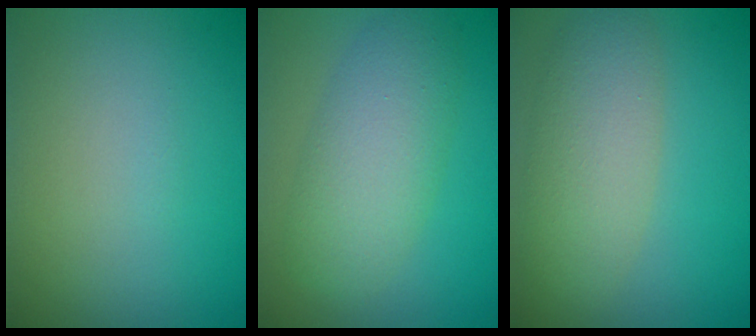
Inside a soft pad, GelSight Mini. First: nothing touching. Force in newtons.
{"total": 5.6, "press": 5.6, "slide": 0.2}
{"total": 5.1, "press": 5.1, "slide": 0.5}